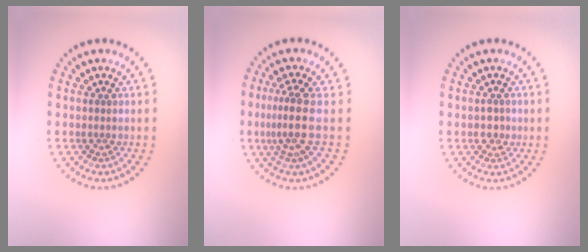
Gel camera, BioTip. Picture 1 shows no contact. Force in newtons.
{"total": 3.0, "press": 2.2, "slide": 2.0}
{"total": 1.3, "press": 1.3, "slide": 0.0}